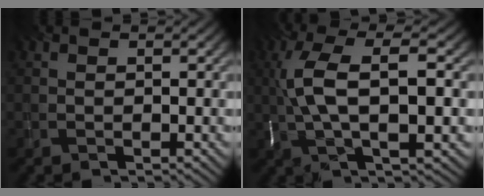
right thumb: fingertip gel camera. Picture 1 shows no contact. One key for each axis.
{"total": 8.8, "fx": 0.6, "fy": 2.5, "fz": 8.4, "tx": -0.177, "ty": 0.012, "tz": 0.006}